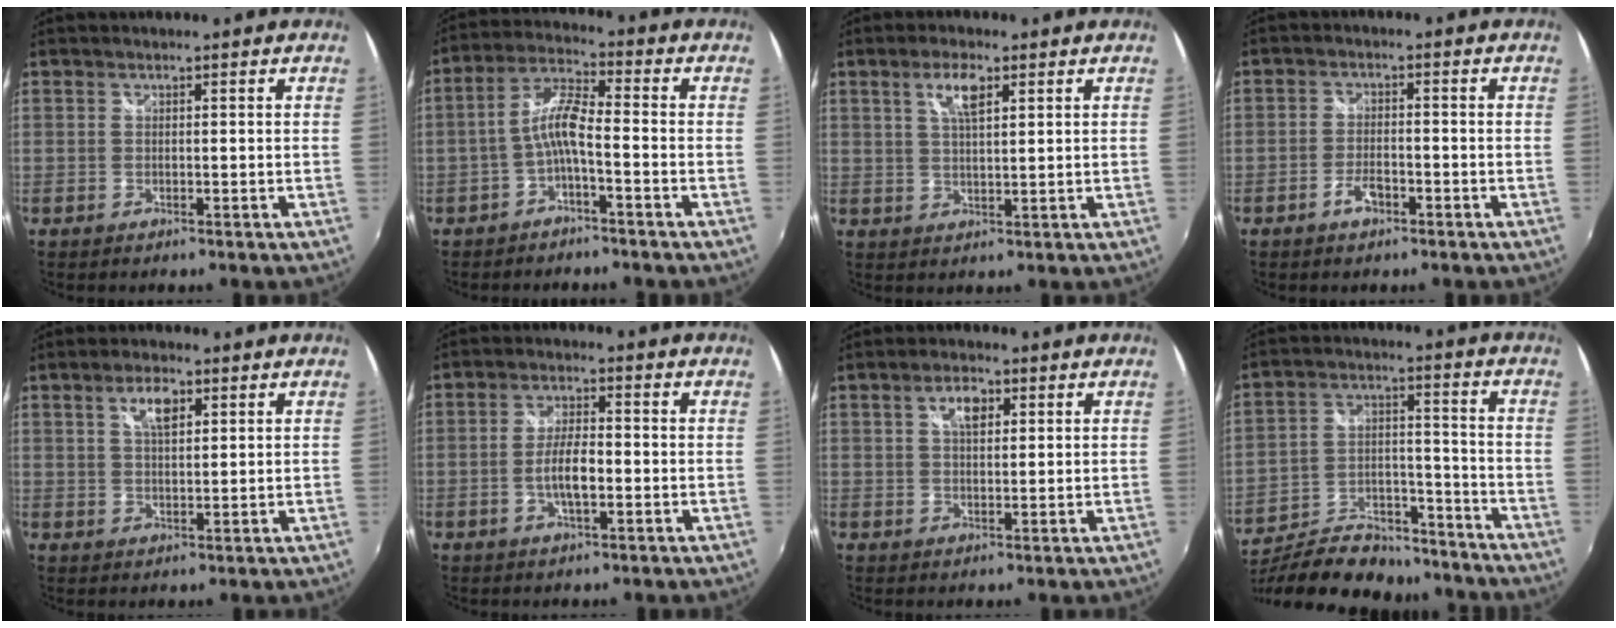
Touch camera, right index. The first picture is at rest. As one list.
[{"total": 6.2, "force": [-2.4, 1.2, 5.6], "torque": [-0.130, 0.016, -0.045]}, {"total": 4.9, "force": [2.3, 1.5, 4.0], "torque": [-0.073, 0.005, 0.042]}, {"total": 3.6, "force": [-2.2, 1.6, 2.3], "torque": [-0.054, 0.001, -0.041]}, {"total": 4.7, "force": [2.1, 1.9, 3.7], "torque": [-0.064, 0.007, 0.037]}, {"total": 5.7, "force": [-1.6, 1.8, 5.1], "torque": [-0.100, 0.001, -0.027]}, {"total": 4.1, "force": [1.6, 2.1, 3.2], "torque": [-0.052, 0.009, 0.027]}, {"total": 23.6, "force": [-19.6, 9.3, 9.3], "torque": [-0.188, 0.020, -0.284]}]